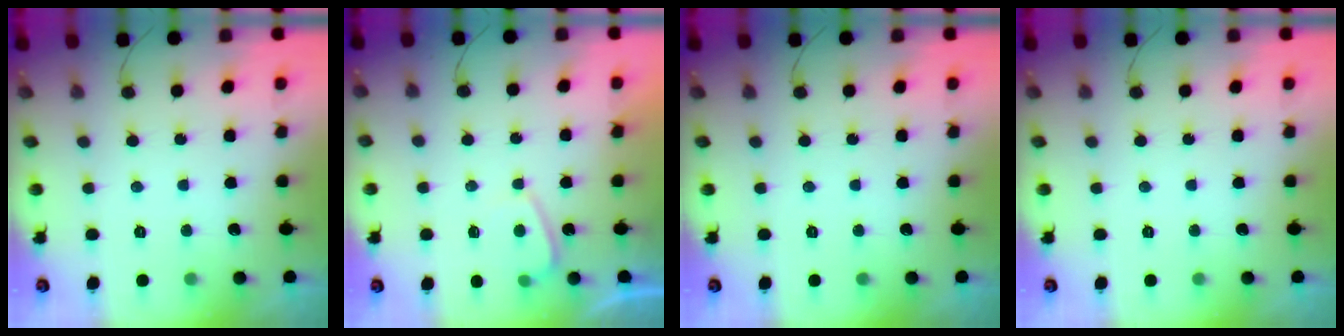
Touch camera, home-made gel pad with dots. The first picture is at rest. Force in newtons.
{"total": 1.2, "press": 1.0, "slide": 0.6}
{"total": 0.0}
{"total": 0.0}